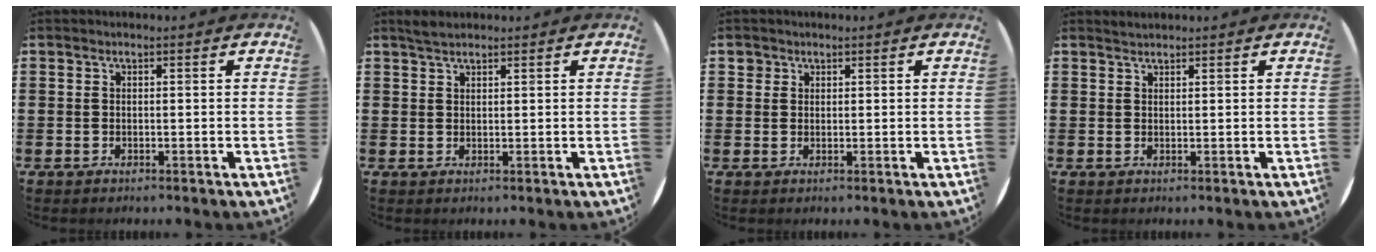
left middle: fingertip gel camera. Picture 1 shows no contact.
{"total": 1.8, "force": [1.7, 0.5, 0.6], "torque": [-0.007, 0.002, 0.030]}
{"total": 1.2, "force": [0.9, 0.8, 0.0], "torque": [0.013, -0.005, 0.016]}
{"total": 1.0, "force": [1.0, 0.1, 0.1], "torque": [-0.002, 0.001, 0.019]}